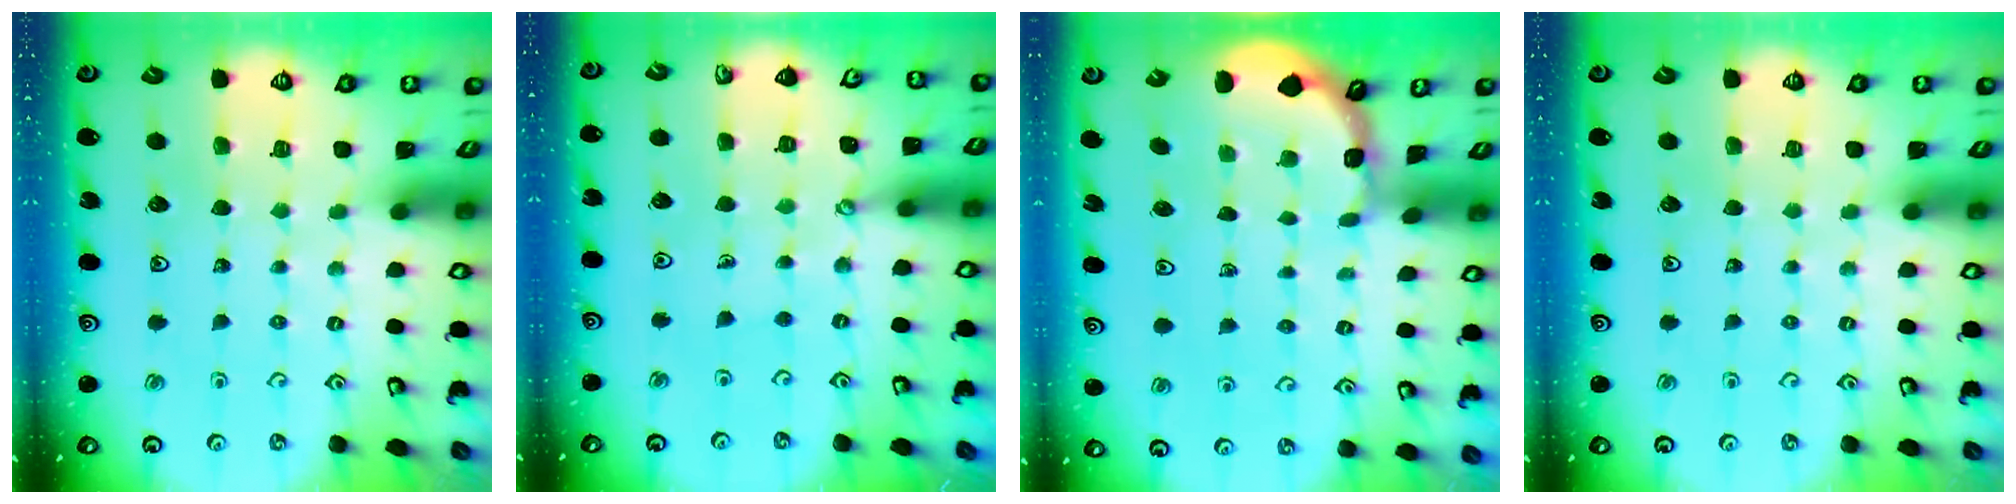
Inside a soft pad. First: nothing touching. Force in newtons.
{"total": 3.6, "press": 3.6, "slide": 0.3}
{"total": 1.5, "press": 1.5, "slide": 0.2}
{"total": 0.0}